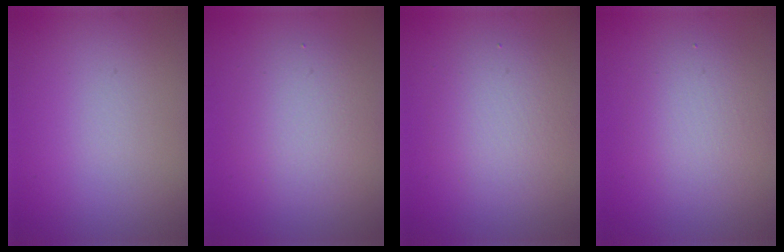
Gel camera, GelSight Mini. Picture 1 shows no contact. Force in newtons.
{"total": 4.0, "press": 4.0, "slide": 0.1}
{"total": 3.8, "press": 3.8, "slide": 0.1}
{"total": 3.5, "press": 3.5, "slide": 0.2}